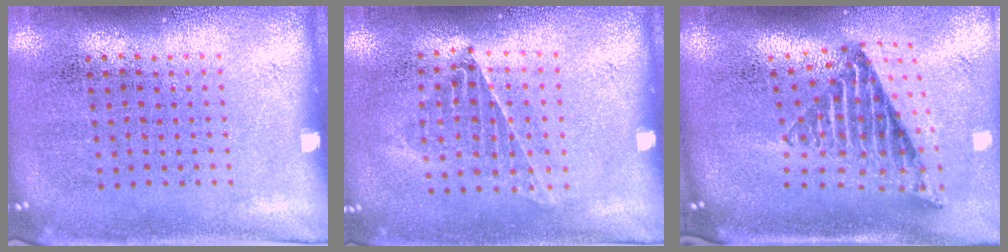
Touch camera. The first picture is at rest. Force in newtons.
{"total": 1.0, "press": 1.0, "slide": 0.1}
{"total": 2.7, "press": 1.7, "slide": 2.0}